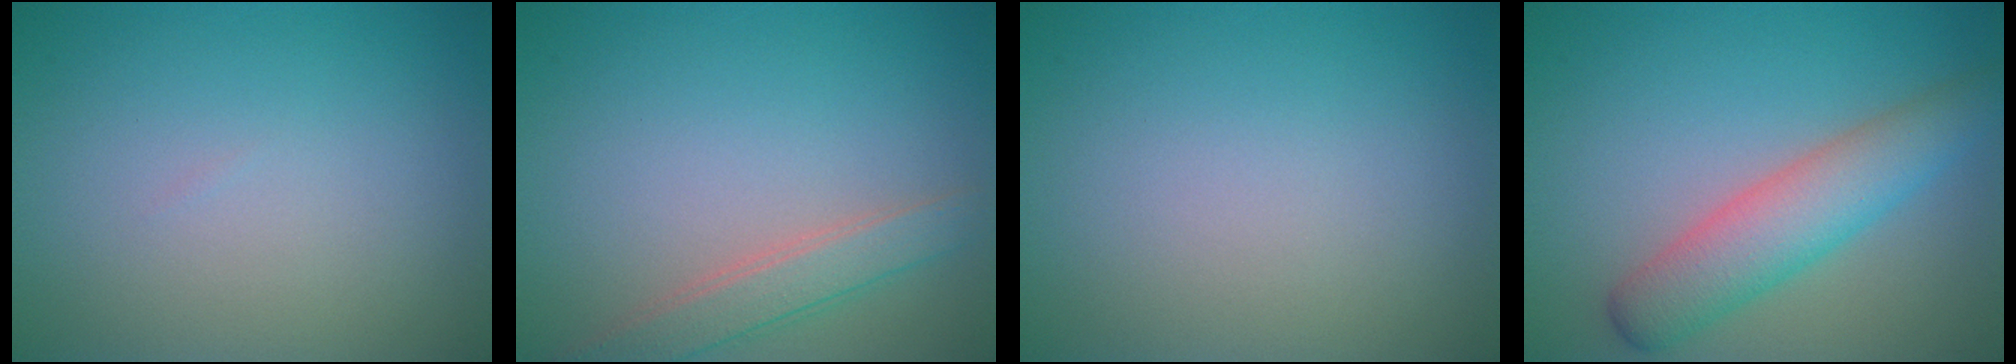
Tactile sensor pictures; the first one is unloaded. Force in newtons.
{"total": 2.7, "press": 2.7, "slide": 0.1}
{"total": 0.0}
{"total": 5.1, "press": 5.1, "slide": 0.0}